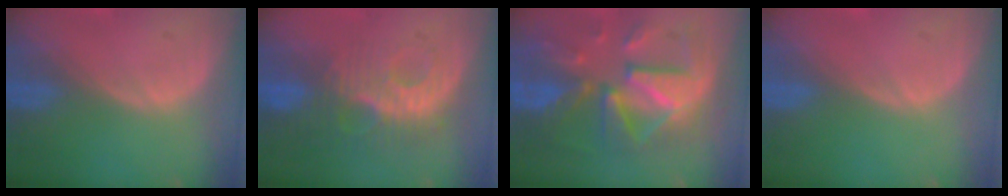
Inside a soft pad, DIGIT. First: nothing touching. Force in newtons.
{"total": 9.3, "press": 8.4, "slide": 4.0}
{"total": 12.3, "press": 12.3, "slide": 1.2}
{"total": 0.0}